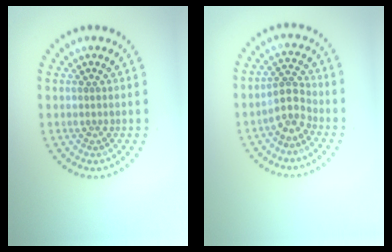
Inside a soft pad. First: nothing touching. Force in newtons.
{"total": 2.5, "press": 2.0, "slide": 1.4}